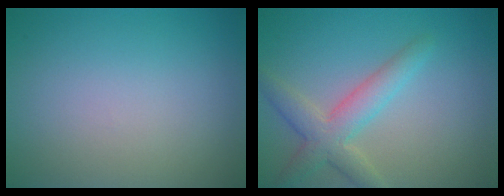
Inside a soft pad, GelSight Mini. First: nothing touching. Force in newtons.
{"total": 4.0, "press": 4.0, "slide": 0.3}